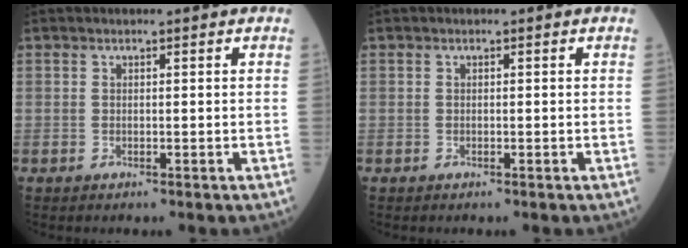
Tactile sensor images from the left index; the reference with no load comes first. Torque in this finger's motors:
{"motor_torque": [-0.03, 0.03, 0.01, 0.00]}